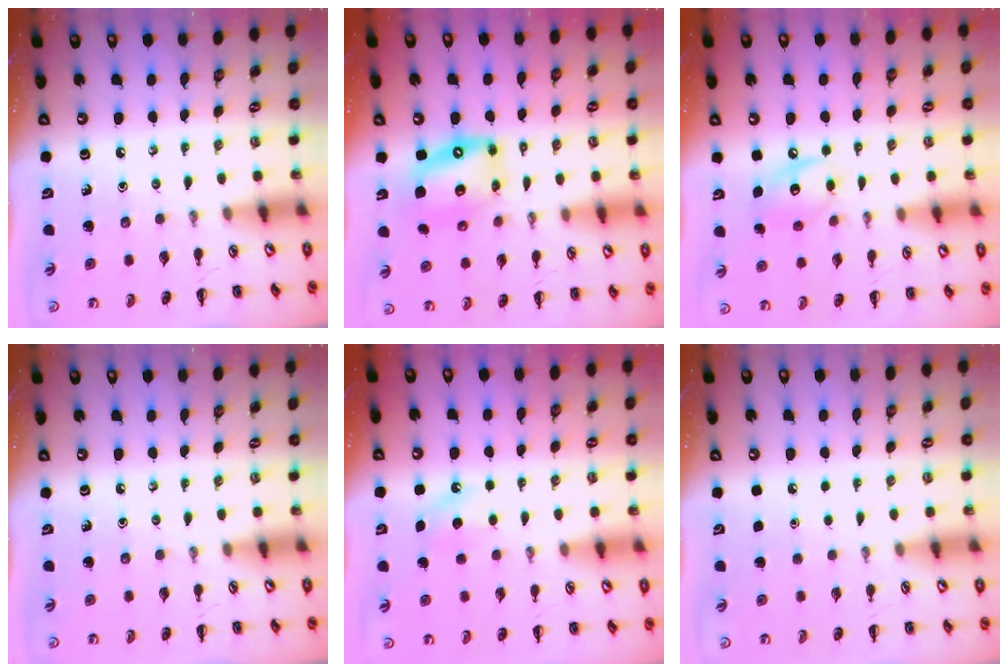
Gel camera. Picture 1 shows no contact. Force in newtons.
{"total": 12.6, "press": 12.2, "slide": 3.3}
{"total": 10.0, "press": 9.9, "slide": 0.8}
{"total": 0.0}
{"total": 6.5, "press": 6.2, "slide": 2.0}
{"total": 1.7, "press": 1.7, "slide": 0.1}